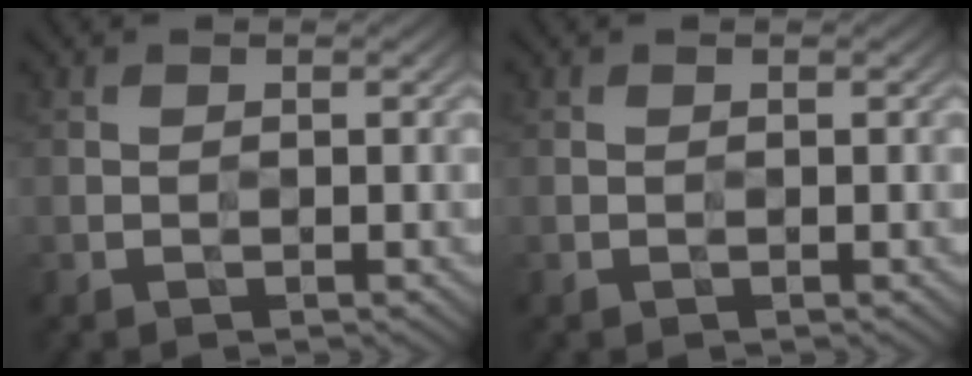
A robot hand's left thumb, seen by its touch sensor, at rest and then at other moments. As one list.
[{"total": 0.0}]